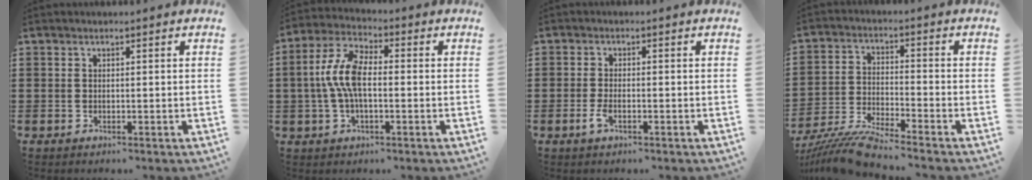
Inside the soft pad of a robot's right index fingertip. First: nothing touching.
{"total": 7.9, "force": [-0.2, 3.4, 7.1], "torque": [-0.165, 0.000, -0.012]}
{"total": 2.3, "force": [-1.1, 0.7, 1.9], "torque": [-0.049, -0.007, -0.024]}
{"total": 7.6, "force": [-7.2, -0.4, 2.5], "torque": [-0.062, -0.010, -0.143]}